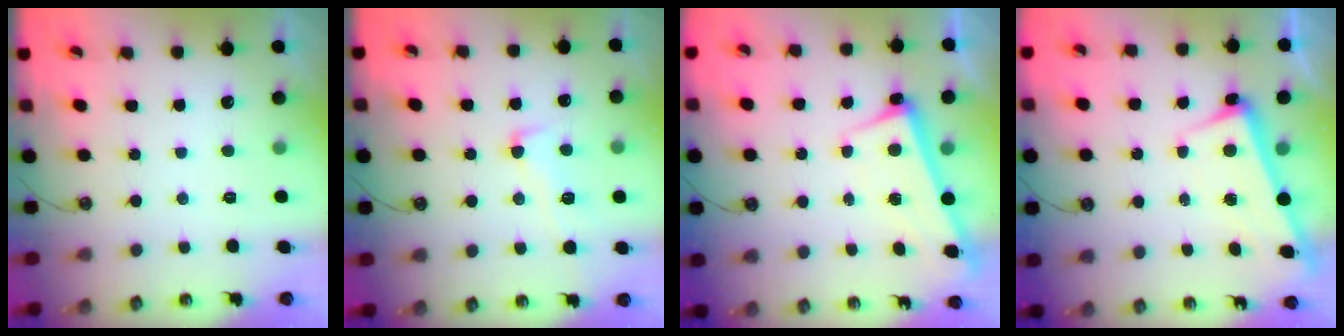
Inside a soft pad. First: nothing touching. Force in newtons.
{"total": 2.5, "press": 2.3, "slide": 1.1}
{"total": 2.6, "press": 2.4, "slide": 0.9}
{"total": 2.6, "press": 2.5, "slide": 0.9}